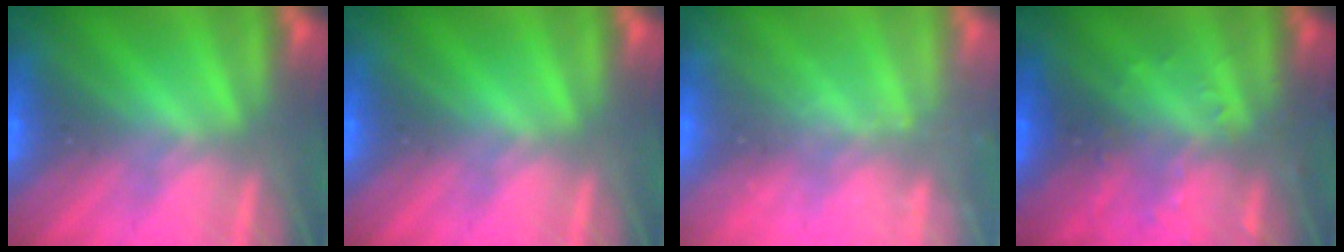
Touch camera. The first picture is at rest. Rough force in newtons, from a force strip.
{"total": 0.0}
{"total": 1.8}
{"total": 2.9}